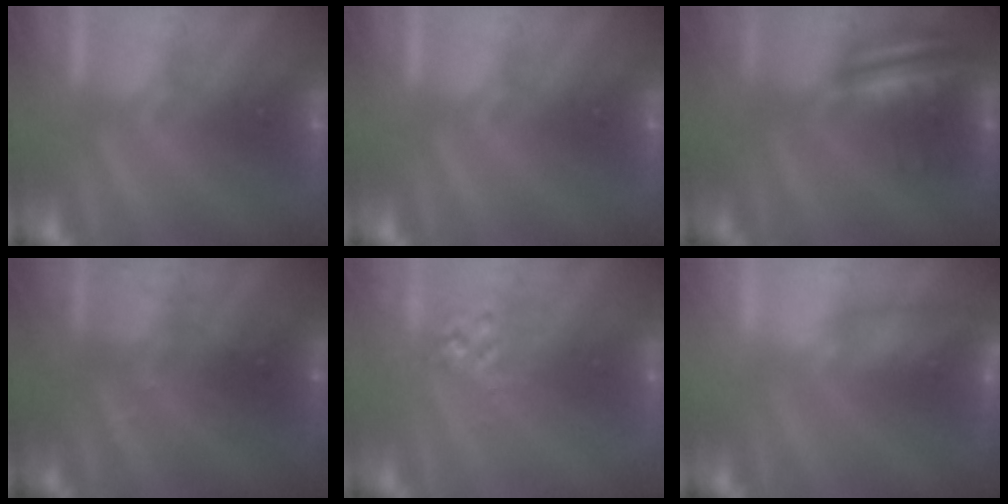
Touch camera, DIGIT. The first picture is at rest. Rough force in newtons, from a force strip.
{"total": 0.0}
{"total": 6.3}
{"total": 2.9}
{"total": 2.9}
{"total": 4.7}